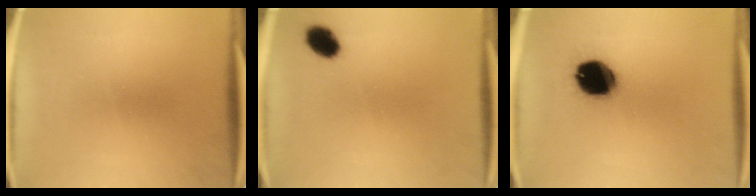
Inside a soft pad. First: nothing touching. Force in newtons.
{"total": 4.7}
{"total": 14.8}